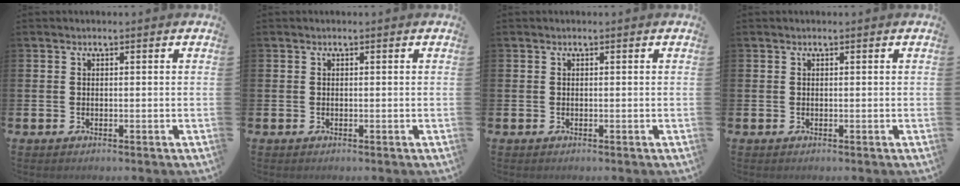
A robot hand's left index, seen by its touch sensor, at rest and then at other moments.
{"total": 0.0}
{"total": 0.0}
{"total": 0.0}